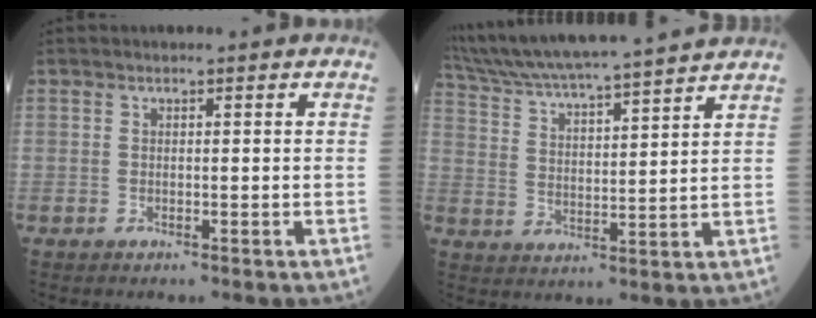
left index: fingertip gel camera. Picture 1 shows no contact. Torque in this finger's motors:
{"motor_torque": [1.04, -1.10, 0.32, 0.10]}